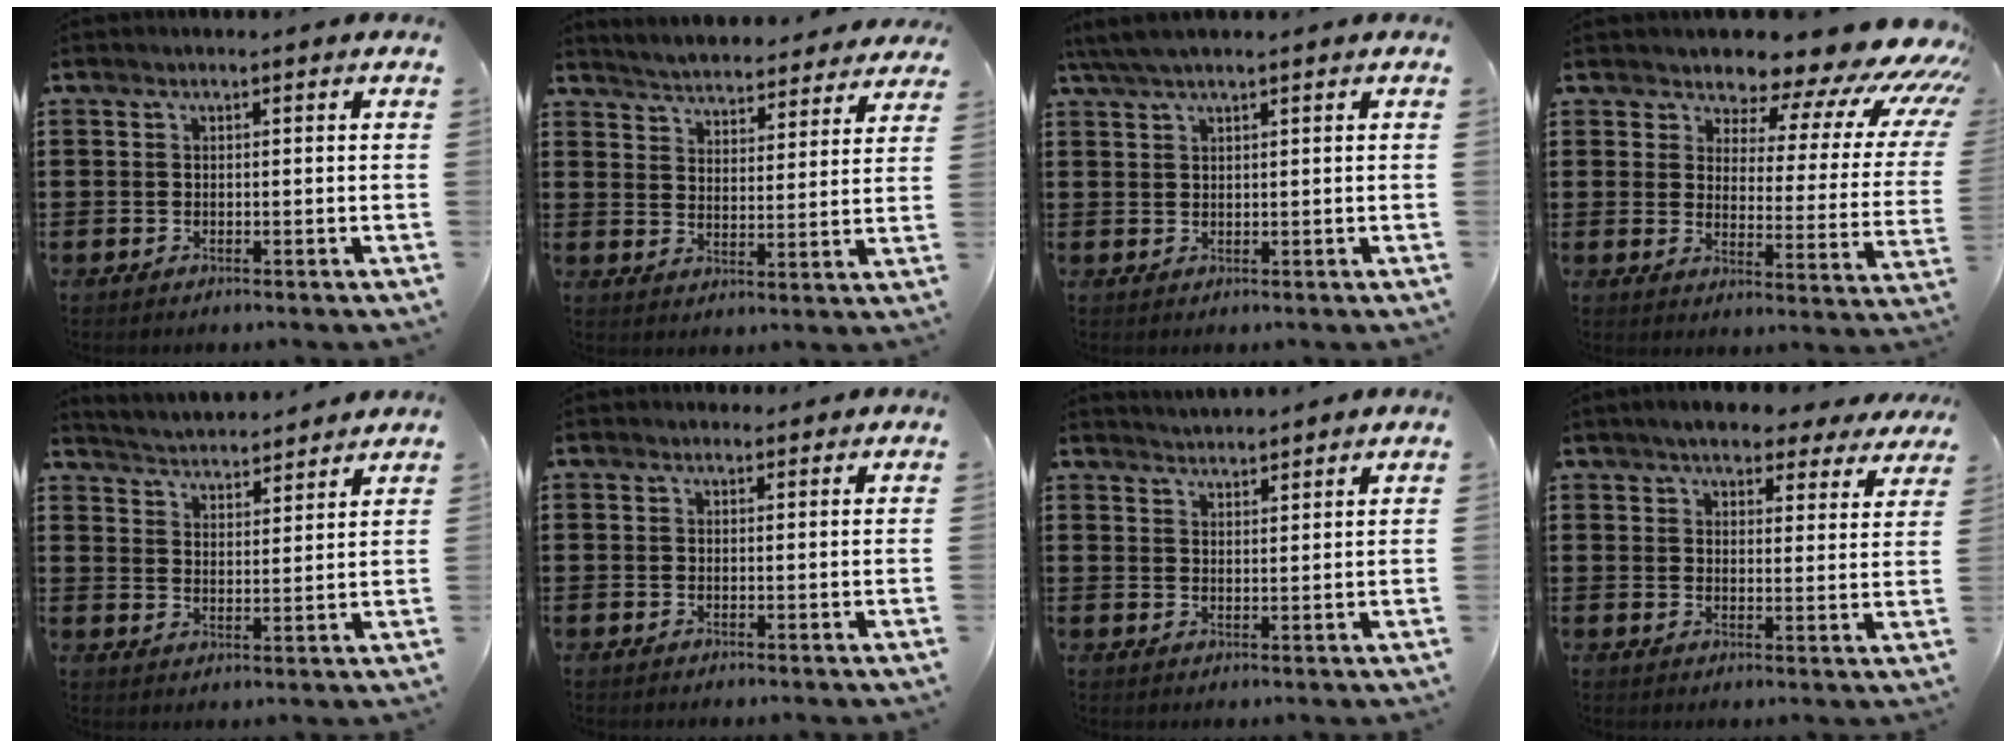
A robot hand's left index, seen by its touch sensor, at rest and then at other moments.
{"total": 4.2, "force": [4.2, -0.4, 0.1], "torque": [-0.025, -0.033, 0.070]}
{"total": 3.0, "force": [2.1, 0.3, 2.1], "torque": [-0.045, 0.003, 0.040]}
{"total": 8.1, "force": [6.9, 2.6, 3.3], "torque": [-0.066, -0.059, 0.115]}
{"total": 3.5, "force": [3.5, -0.4, -0.2], "torque": [-0.015, -0.026, 0.057]}
{"total": 0.5, "force": [0.3, 0.4, 0.1], "torque": [0.004, 0.000, 0.004]}
{"total": 2.4, "force": [2.4, -0.4, -0.2], "torque": [-0.004, -0.010, 0.045]}
{"total": 4.7, "force": [4.4, 0.8, 1.4], "torque": [-0.046, -0.010, 0.079]}